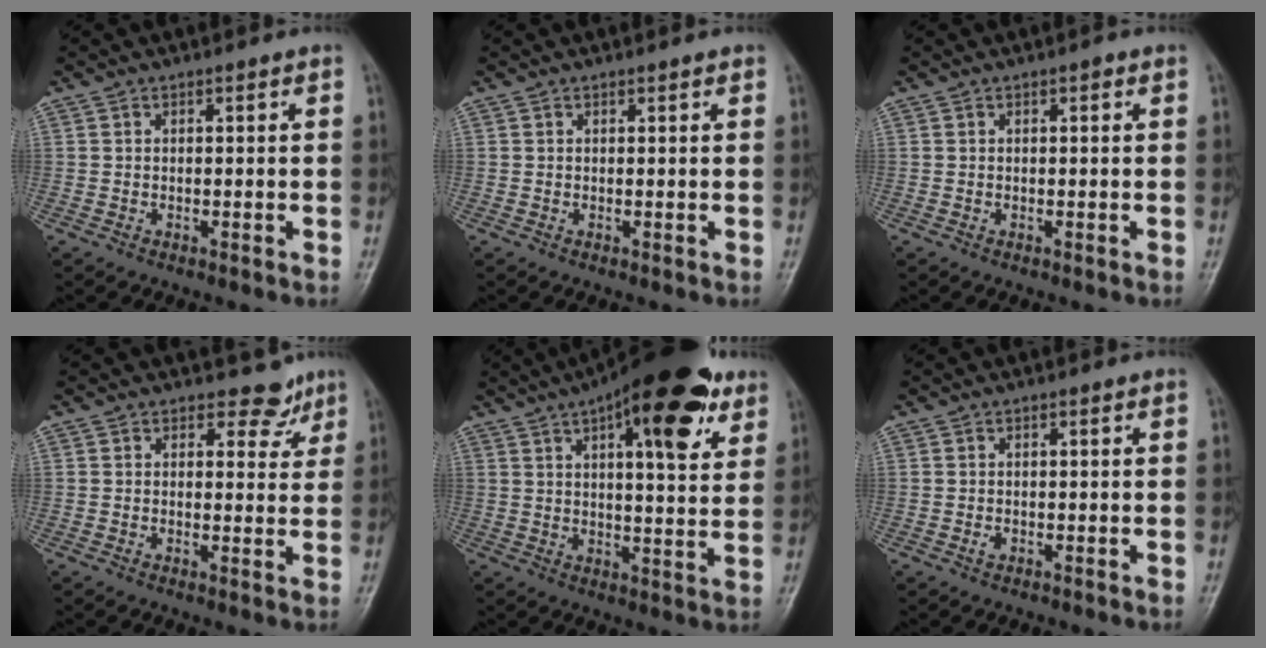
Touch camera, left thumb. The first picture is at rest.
{"total": 0.6, "force": [0.5, 0.2, 0.4], "torque": [-0.006, -0.002, 0.005]}
{"total": 0.7, "force": [0.3, 0.3, 0.5], "torque": [-0.004, 0.001, 0.001]}
{"total": 4.0, "force": [3.1, 2.5, 0.7], "torque": [0.015, -0.023, 0.034]}
{"total": 20.3, "force": [10.6, 7.0, 15.8], "torque": [-0.205, -0.019, 0.149]}
{"total": 0.7, "force": [-0.2, 0.5, 0.4], "torque": [-0.007, 0.000, -0.004]}